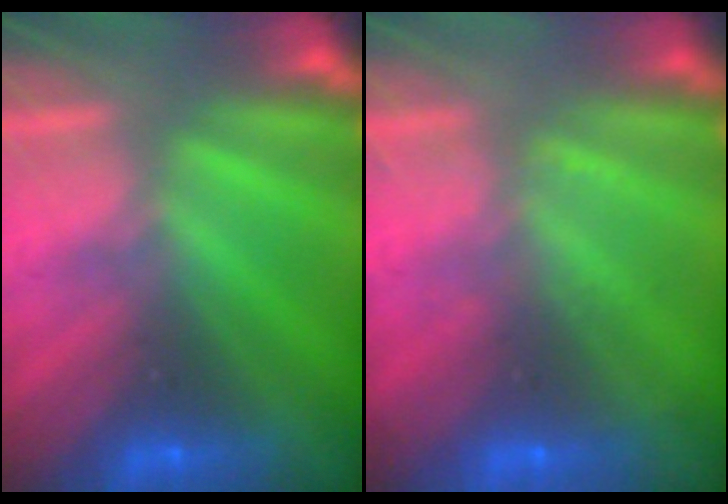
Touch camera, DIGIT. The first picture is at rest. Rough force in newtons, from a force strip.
{"total": 1.8}